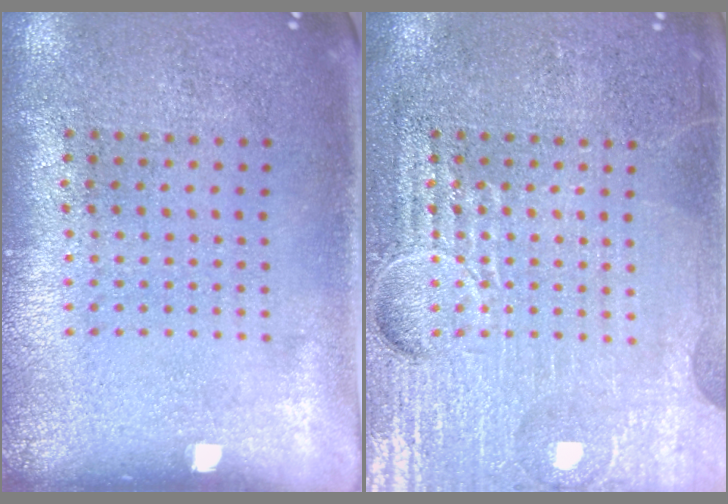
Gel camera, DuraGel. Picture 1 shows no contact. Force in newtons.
{"total": 6.9, "press": 6.9, "slide": 0.9}